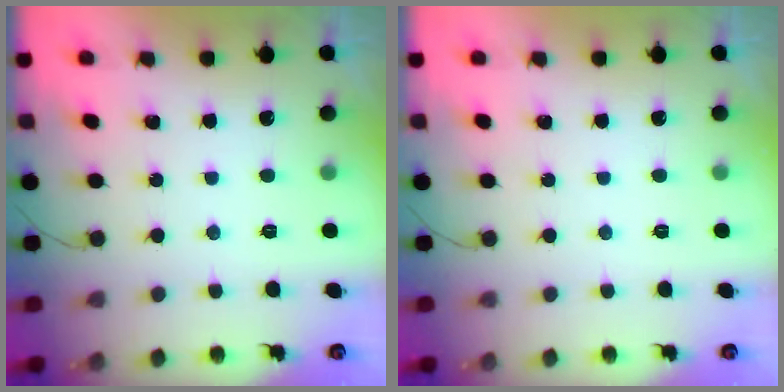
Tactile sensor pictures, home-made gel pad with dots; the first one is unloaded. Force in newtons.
{"total": 0.0}